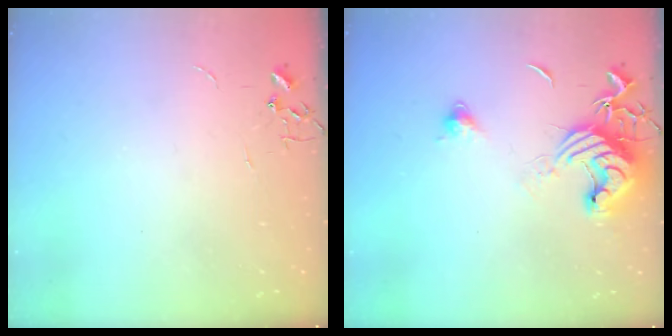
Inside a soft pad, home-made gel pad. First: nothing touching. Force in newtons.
{"total": 13.2, "press": 13.1, "slide": 1.7}